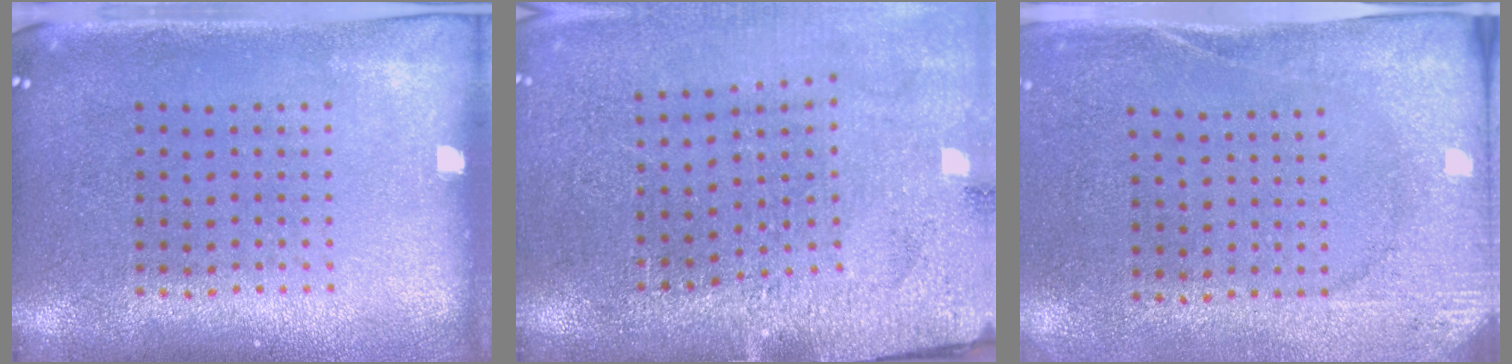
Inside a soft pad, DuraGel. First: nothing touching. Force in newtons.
{"total": 3.1, "press": 3.0, "slide": 0.7}
{"total": 2.7, "press": 2.2, "slide": 1.7}